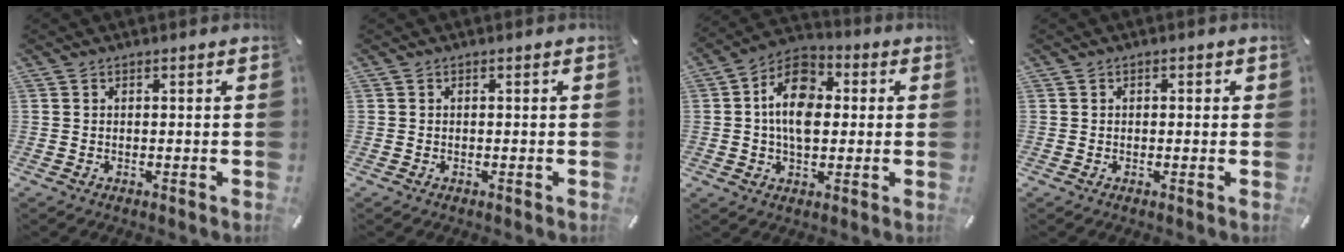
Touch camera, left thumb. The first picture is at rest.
{"total": 0.0}
{"total": 12.0, "force": [1.0, 8.3, 8.5], "torque": [-0.156, 0.010, 0.018]}
{"total": 0.8, "force": [-0.2, 0.6, 0.5], "torque": [-0.008, 0.003, -0.005]}